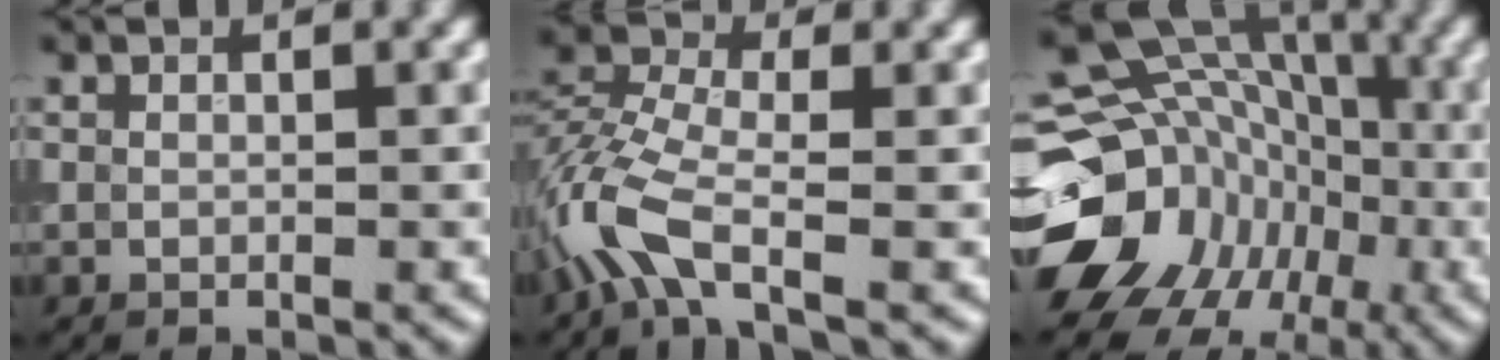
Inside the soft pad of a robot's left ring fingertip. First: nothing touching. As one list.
[{"total": 5.6, "force": [-2.8, 2.3, 4.3], "torque": [-0.103, 0.001, -0.072]}, {"total": 16.6, "force": [-4.2, 14.1, 7.8], "torque": [-0.134, -0.026, -0.074]}]